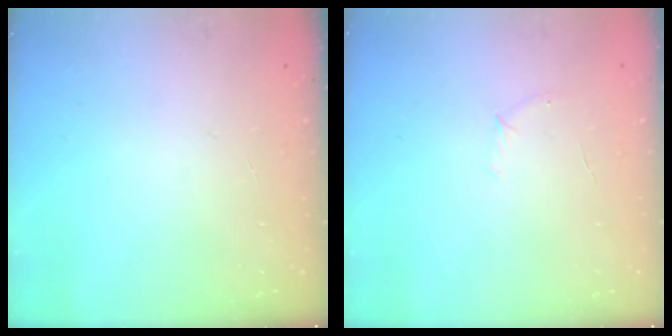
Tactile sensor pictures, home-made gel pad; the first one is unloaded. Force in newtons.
{"total": 3.3, "press": 3.2, "slide": 1.0}